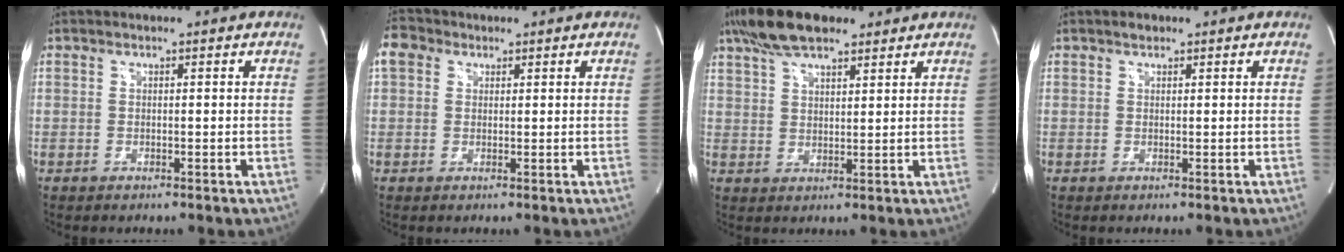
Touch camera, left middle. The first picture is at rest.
{"total": 3.8, "force": [1.8, 3.0, 1.5], "torque": [-0.041, 0.023, 0.035]}
{"total": 10.4, "force": [7.7, 3.5, 6.1], "torque": [-0.121, 0.025, 0.137]}
{"total": 0.9, "force": [0.7, 0.4, 0.3], "torque": [-0.010, 0.003, 0.010]}